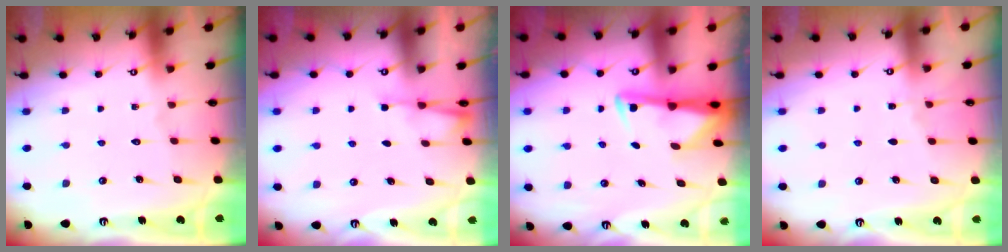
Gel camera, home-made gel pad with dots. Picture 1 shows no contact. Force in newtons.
{"total": 2.5, "press": 2.4, "slide": 0.4}
{"total": 3.1, "press": 3.0, "slide": 0.5}
{"total": 2.9, "press": 2.9, "slide": 0.5}